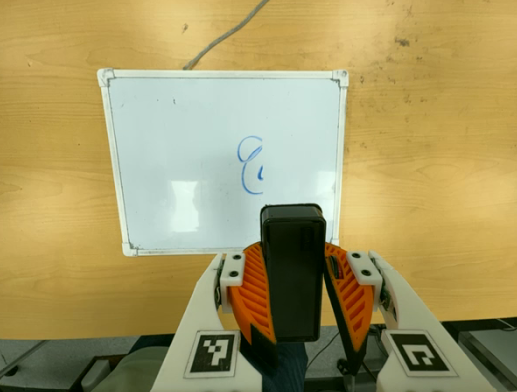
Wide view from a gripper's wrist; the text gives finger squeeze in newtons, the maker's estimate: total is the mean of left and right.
{"total": 9.9, "left": 9.3, "right": 10.4}